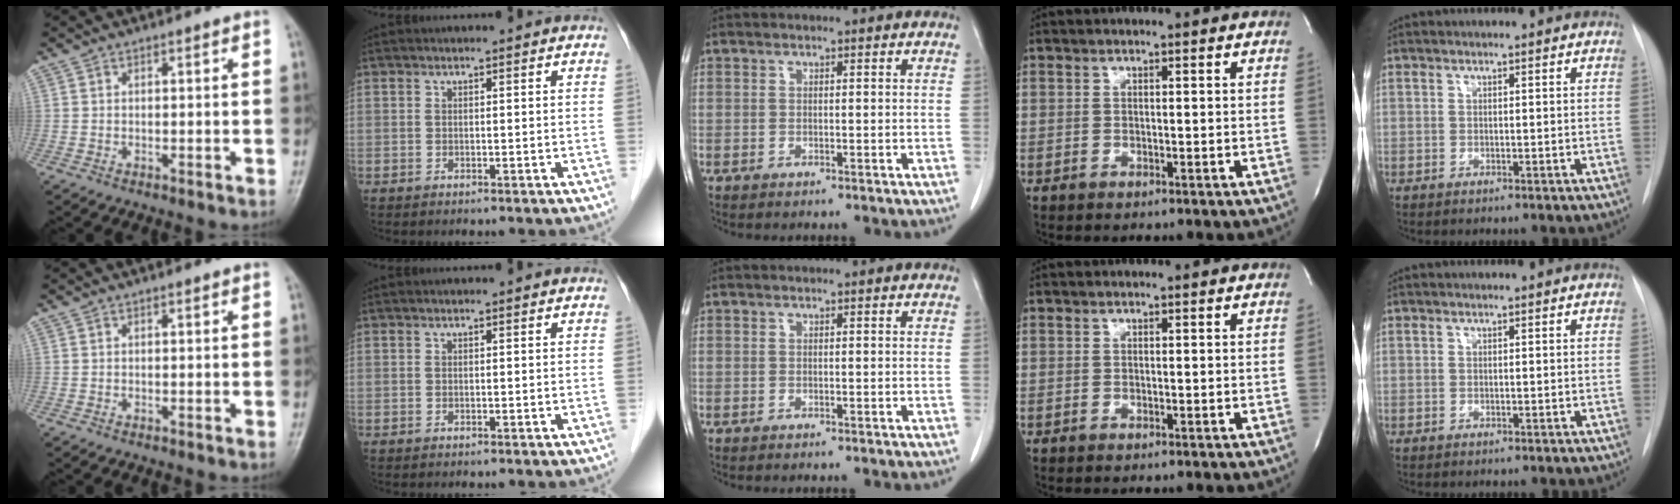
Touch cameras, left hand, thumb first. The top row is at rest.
{}